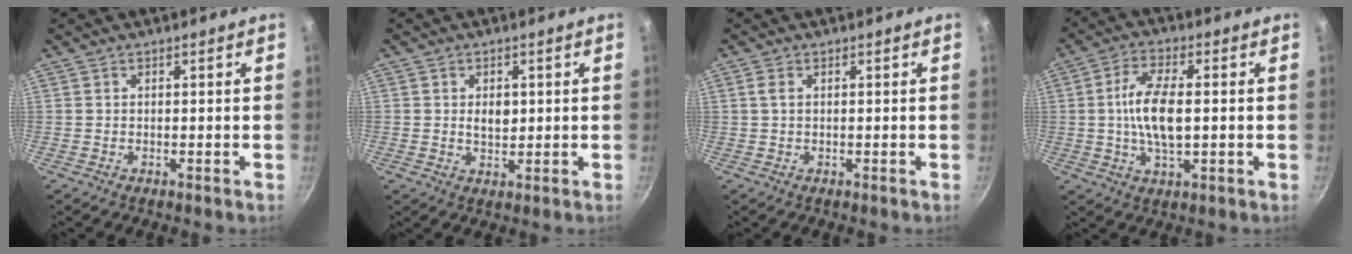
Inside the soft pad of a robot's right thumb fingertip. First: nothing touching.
{"total": 3.3, "force": [0.5, 2.5, 2.2], "torque": [-0.023, -0.008, 0.007]}
{"total": 1.6, "force": [0.4, 0.9, 1.2], "torque": [-0.024, 0.003, 0.006]}
{"total": 10.0, "force": [0.2, 4.2, 9.1], "torque": [-0.175, 0.007, -0.002]}